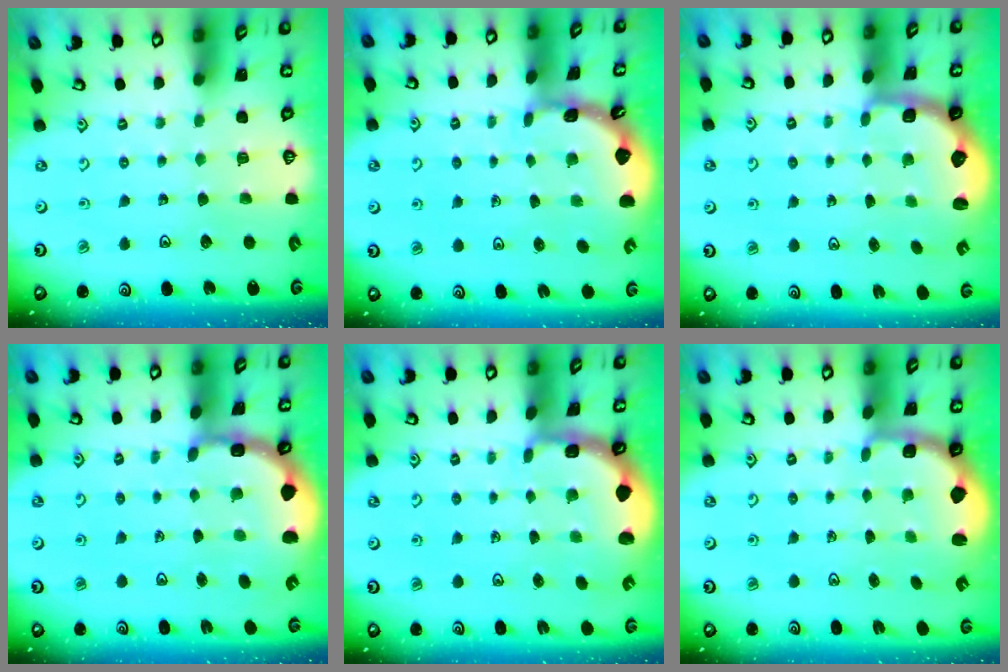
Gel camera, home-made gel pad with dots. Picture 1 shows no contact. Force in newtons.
{"total": 1.7, "press": 1.7, "slide": 0.1}
{"total": 2.6, "press": 2.0, "slide": 1.7}
{"total": 3.8, "press": 3.6, "slide": 1.1}
{"total": 1.7, "press": 1.5, "slide": 0.7}
{"total": 2.5, "press": 1.3, "slide": 2.1}